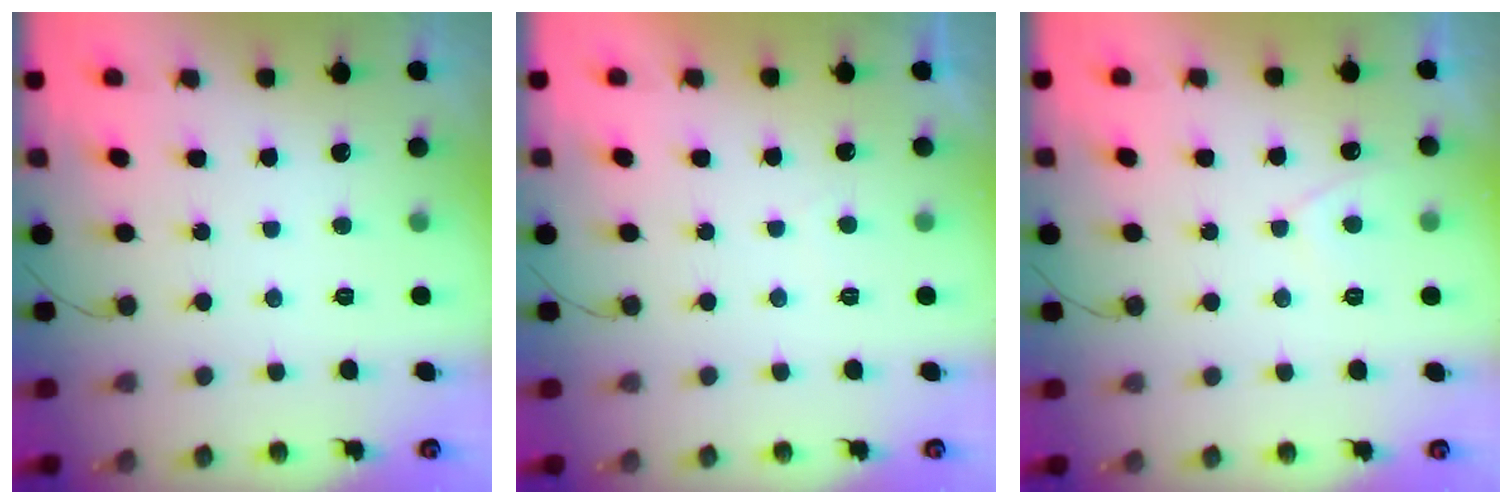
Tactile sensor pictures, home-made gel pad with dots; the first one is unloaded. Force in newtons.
{"total": 1.4, "press": 1.1, "slide": 0.8}
{"total": 2.9, "press": 2.8, "slide": 0.5}